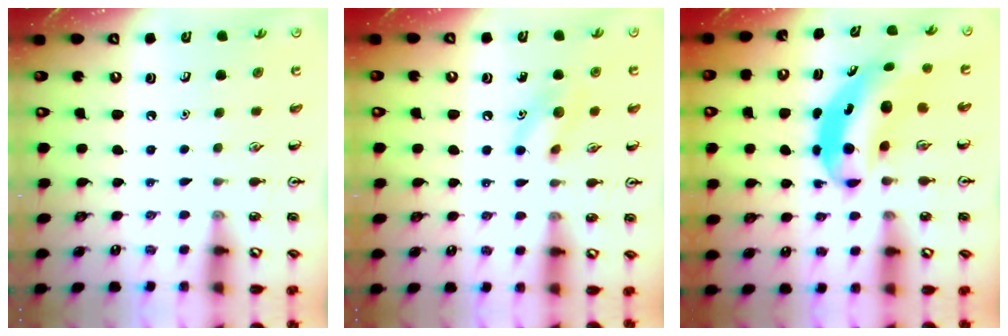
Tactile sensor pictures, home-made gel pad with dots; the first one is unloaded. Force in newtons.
{"total": 8.6, "press": 8.6, "slide": 0.6}
{"total": 7.0, "press": 6.7, "slide": 1.8}